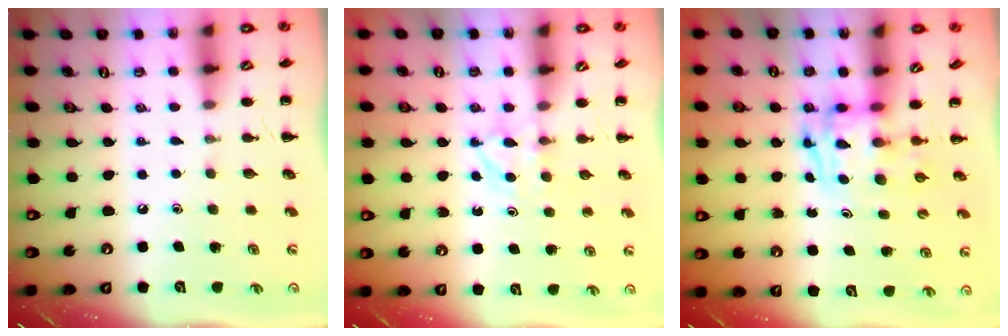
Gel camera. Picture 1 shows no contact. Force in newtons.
{"total": 3.3, "press": 3.1, "slide": 1.3}
{"total": 3.2, "press": 3.2, "slide": 0.5}